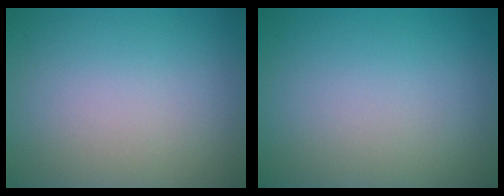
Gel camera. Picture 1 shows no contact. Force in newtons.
{"total": 0.0}